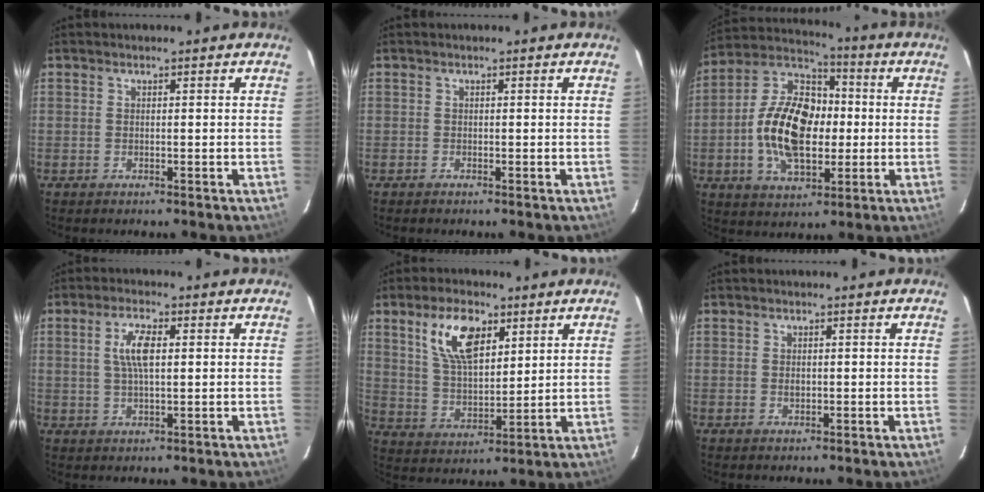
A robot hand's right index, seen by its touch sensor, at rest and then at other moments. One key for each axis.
{"total": 0.0}
{"total": 17.4, "fx": -1.8, "fy": 10.4, "fz": 13.8, "tx": -0.266, "ty": 0.018, "tz": -0.033}
{"total": 5.6, "fx": 1.1, "fy": 2.0, "fz": 5.1, "tx": -0.099, "ty": 0.007, "tz": 0.022}
{"total": 11.5, "fx": 5.7, "fy": 5.5, "fz": 8.3, "tx": -0.151, "ty": 0.014, "tz": 0.113}
{"total": 1.1, "fx": -0.1, "fy": 0.8, "fz": 0.6, "tx": -0.009, "ty": 0.001, "tz": -0.001}